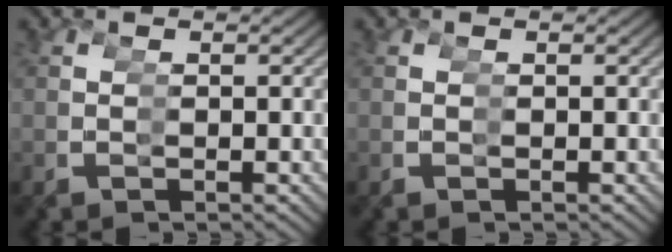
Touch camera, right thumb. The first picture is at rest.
{"total": 0.0}